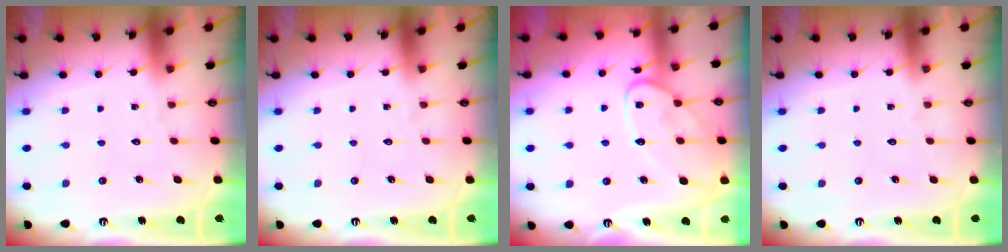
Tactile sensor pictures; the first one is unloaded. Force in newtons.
{"total": 0.0}
{"total": 13.2, "press": 13.2, "slide": 1.0}
{"total": 0.0}